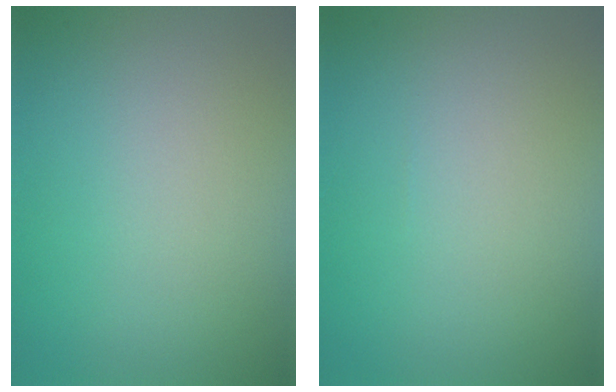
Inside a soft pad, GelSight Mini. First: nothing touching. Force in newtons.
{"total": 0.0}